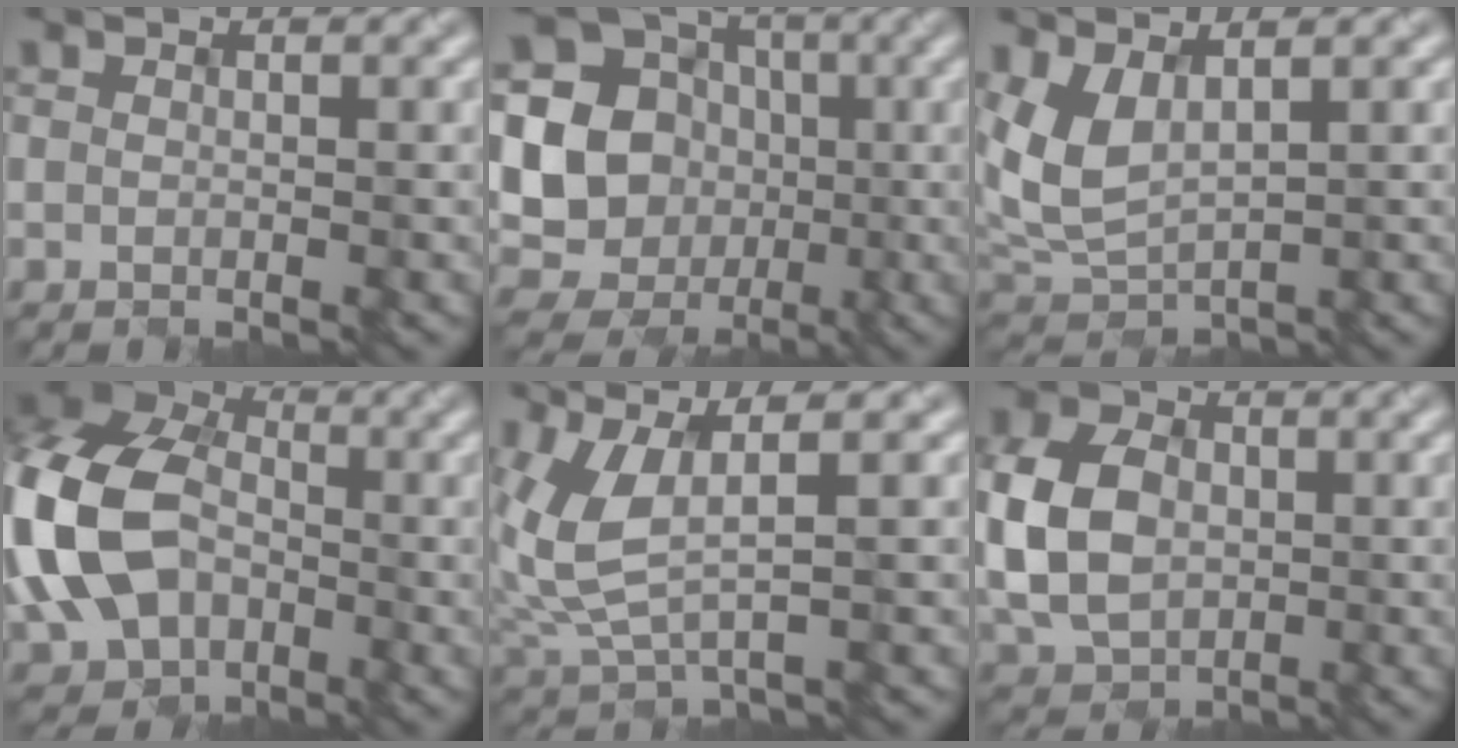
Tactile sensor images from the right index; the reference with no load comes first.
{"total": 17.5, "force": [-0.8, 16.5, 5.6], "torque": [-0.141, 0.018, -0.039]}
{"total": 4.3, "force": [1.7, 2.2, 3.2], "torque": [-0.085, -0.005, 0.040]}
{"total": 15.2, "force": [-2.2, 10.9, 10.4], "torque": [-0.259, -0.003, -0.059]}
{"total": 5.5, "force": [1.8, 2.2, 4.7], "torque": [-0.126, -0.003, 0.044]}
{"total": 9.3, "force": [-0.2, 7.0, 6.1], "torque": [-0.151, 0.009, -0.011]}